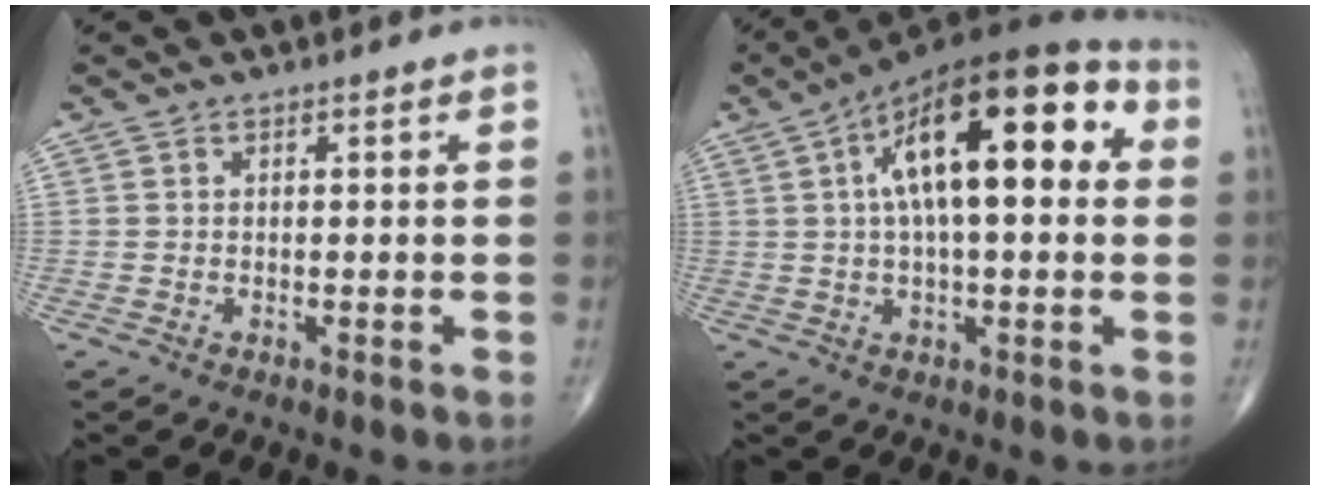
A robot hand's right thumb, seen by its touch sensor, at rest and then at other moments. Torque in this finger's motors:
{"motor_torque": [0.34, 4.66, 2.17, 0.52, 0.22]}